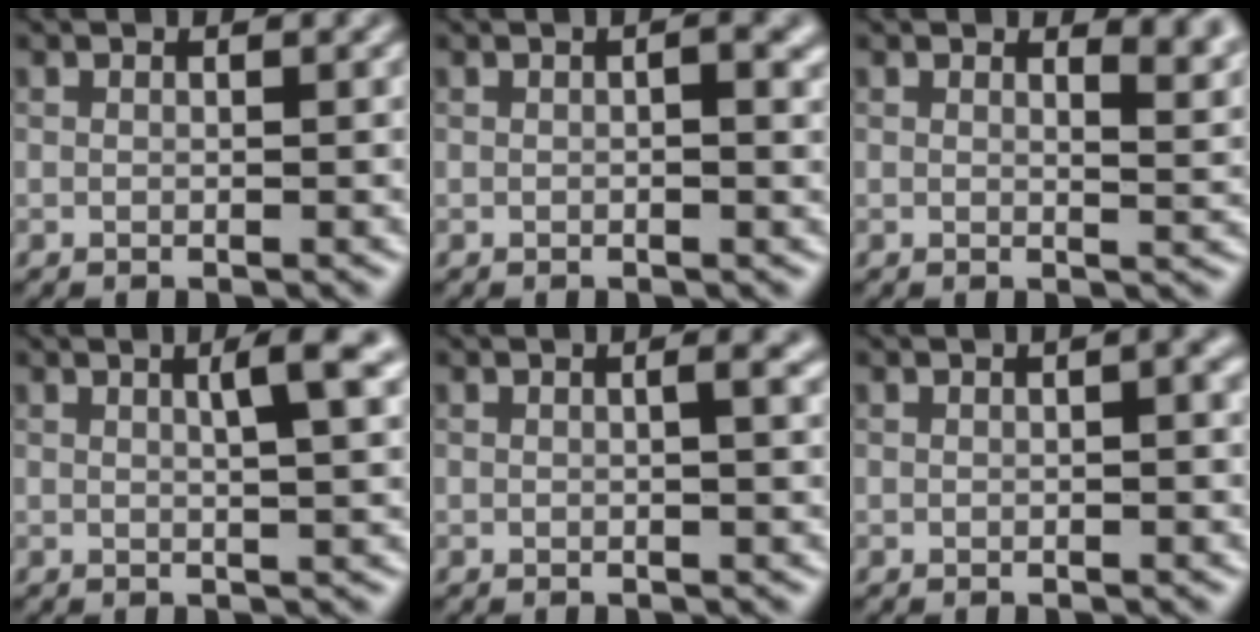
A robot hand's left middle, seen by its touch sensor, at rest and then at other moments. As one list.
[{"total": 2.0, "force": [0.3, 0.5, 1.9], "torque": [-0.024, 0.002, 0.003]}, {"total": 3.9, "force": [2.5, 1.6, 2.6], "torque": [-0.014, 0.002, 0.031]}, {"total": 3.6, "force": [1.3, 0.6, 3.3], "torque": [-0.041, 0.005, 0.017]}, {"total": 1.7, "force": [0.2, 0.5, 1.6], "torque": [-0.020, 0.005, -0.001]}, {"total": 2.0, "force": [0.3, 0.4, 1.9], "torque": [-0.025, 0.007, 0.003]}]